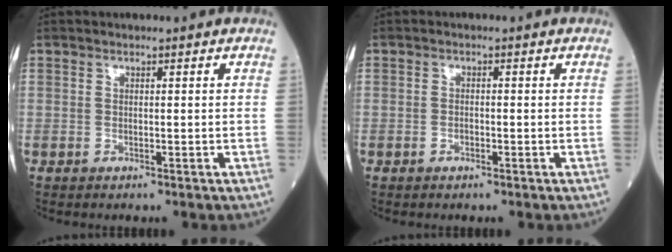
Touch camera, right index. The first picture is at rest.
{"total": 1.0, "force": [-0.6, 0.5, 0.7], "torque": [-0.011, 0.001, -0.010]}